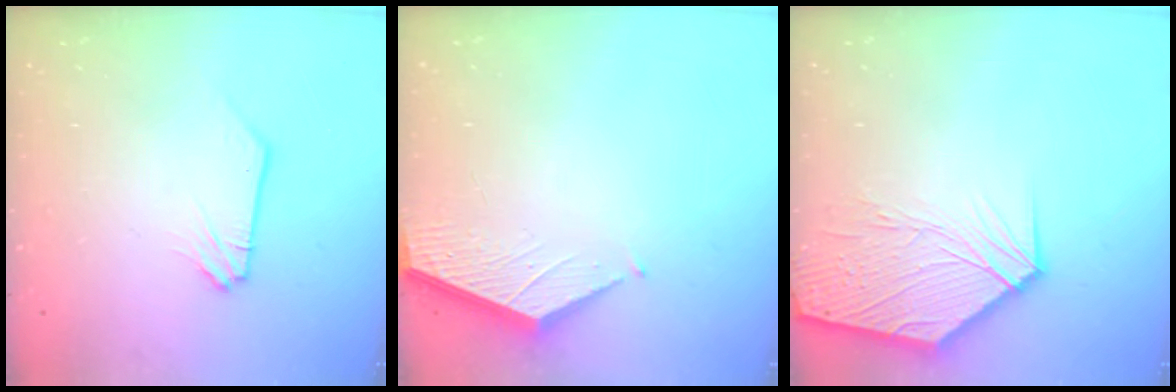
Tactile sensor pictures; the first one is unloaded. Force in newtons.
{"total": 3.4, "press": 3.4, "slide": 0.3}
{"total": 11.1, "press": 10.9, "slide": 1.8}